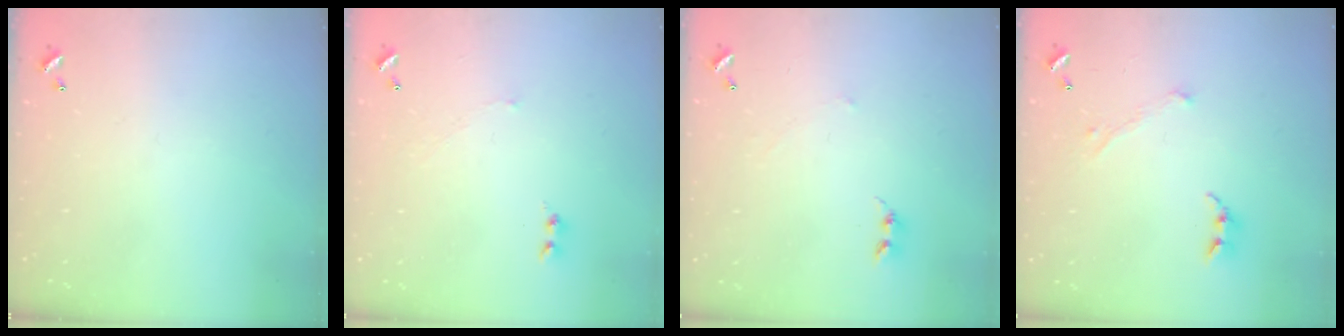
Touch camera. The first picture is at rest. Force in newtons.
{"total": 2.6, "press": 2.6, "slide": 0.6}
{"total": 2.3, "press": 2.3, "slide": 0.3}
{"total": 1.7, "press": 1.6, "slide": 0.5}